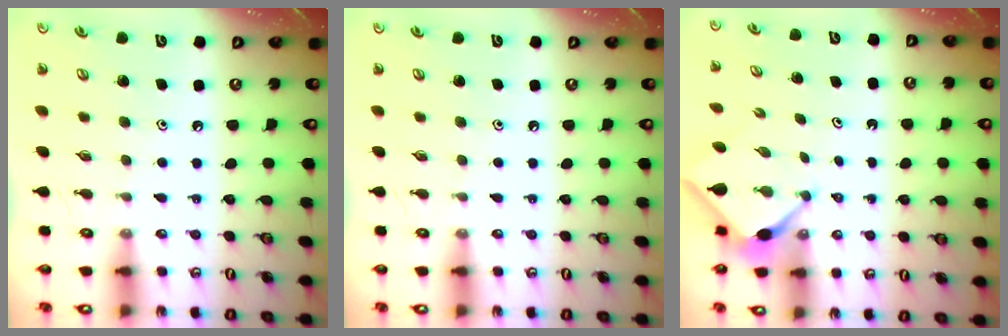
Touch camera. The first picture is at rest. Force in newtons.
{"total": 0.0}
{"total": 3.8, "press": 3.8, "slide": 0.3}